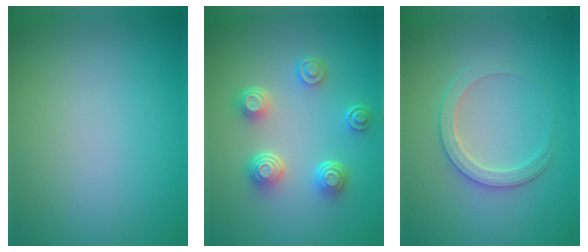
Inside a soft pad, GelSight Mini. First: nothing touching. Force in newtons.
{"total": 4.4, "press": 3.2, "slide": 2.9}
{"total": 2.8, "press": 2.7, "slide": 0.4}